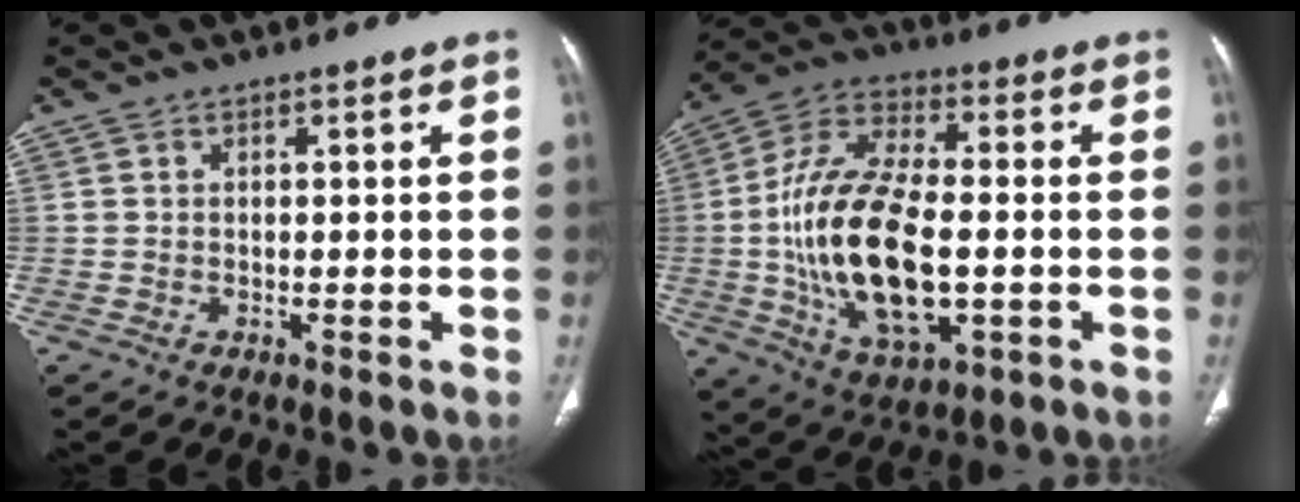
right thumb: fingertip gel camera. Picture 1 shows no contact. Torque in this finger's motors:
{"motor_torque": [-0.14, 2.86, 1.82, 0.36, 0.28]}